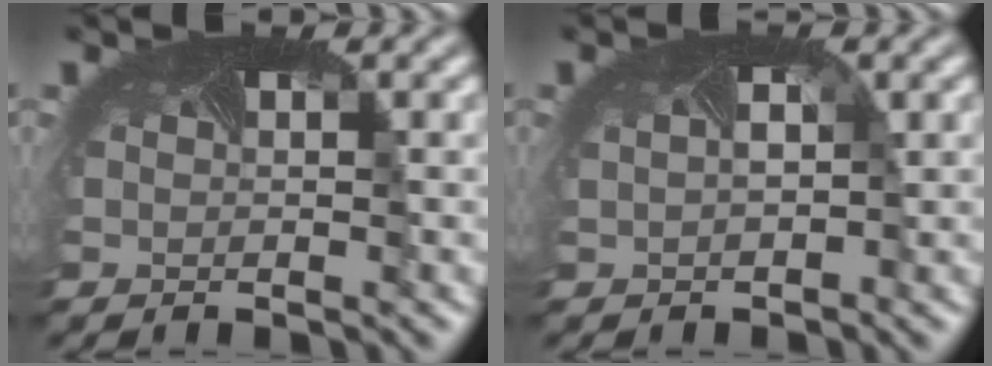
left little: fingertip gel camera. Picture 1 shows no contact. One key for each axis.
{"total": 1.0, "fx": 0.0, "fy": 0.9, "fz": 0.5, "tx": -0.005, "ty": 0.009, "tz": 0.002}